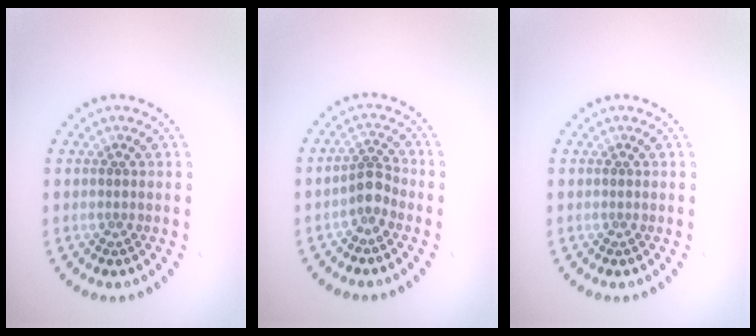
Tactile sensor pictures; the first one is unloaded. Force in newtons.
{"total": 2.2, "press": 1.6, "slide": 1.4}
{"total": 0.0}